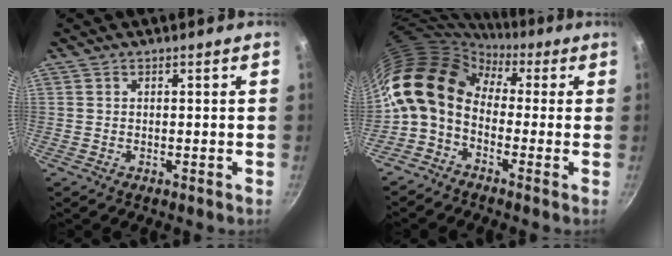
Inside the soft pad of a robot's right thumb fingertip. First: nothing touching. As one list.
[{"total": 12.7, "force": [0.6, 9.2, 8.8], "torque": [-0.146, 0.028, -0.016]}]